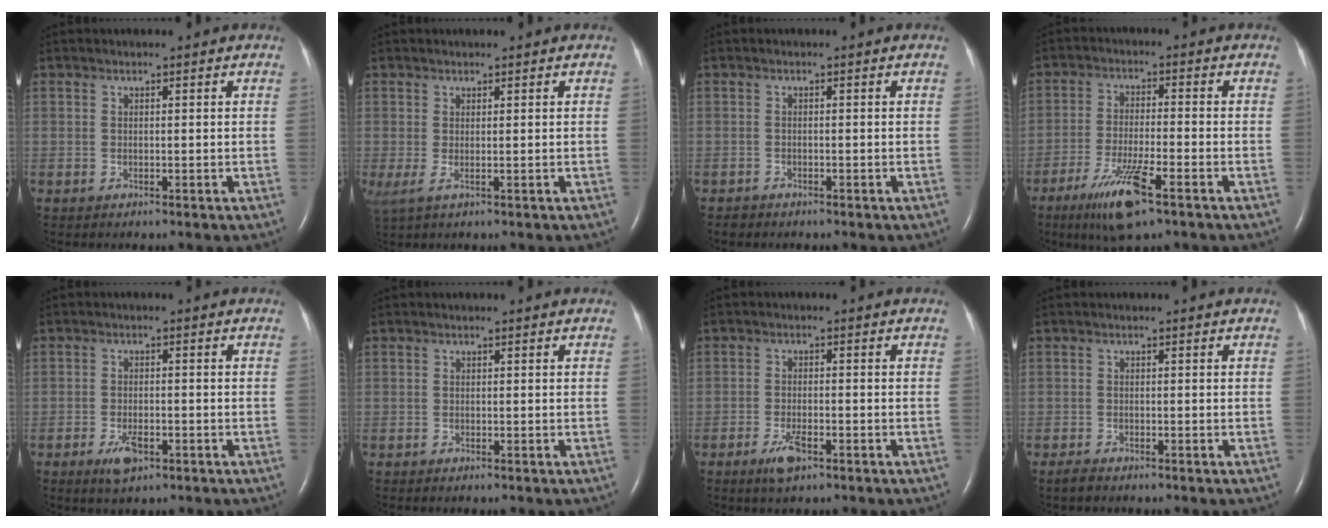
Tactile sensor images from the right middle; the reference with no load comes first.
{"total": 2.1, "force": [-0.1, 0.5, 2.0], "torque": [-0.052, -0.006, 0.004]}
{"total": 0.9, "force": [-0.7, 0.4, 0.1], "torque": [-0.007, 0.000, -0.013]}
{"total": 9.2, "force": [-5.3, 1.0, 7.4], "torque": [-0.148, -0.021, -0.092]}
{"total": 3.6, "force": [-1.9, 1.4, 2.8], "torque": [-0.057, -0.002, -0.029]}
{"total": 0.0}
{"total": 3.6, "force": [-2.1, 0.9, 2.7], "torque": [-0.061, -0.004, -0.037]}
{"total": 1.1, "force": [-0.9, 0.3, 0.5], "torque": [-0.016, -0.002, -0.014]}